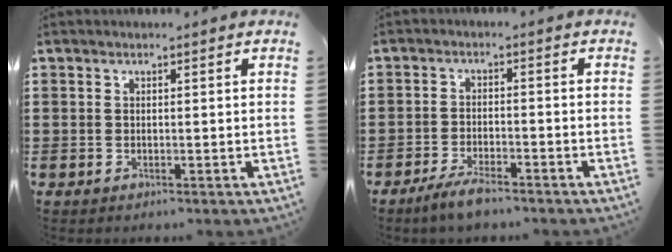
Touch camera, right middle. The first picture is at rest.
{"total": 4.0, "force": [-3.3, 0.8, 2.2], "torque": [-0.048, -0.001, -0.065]}